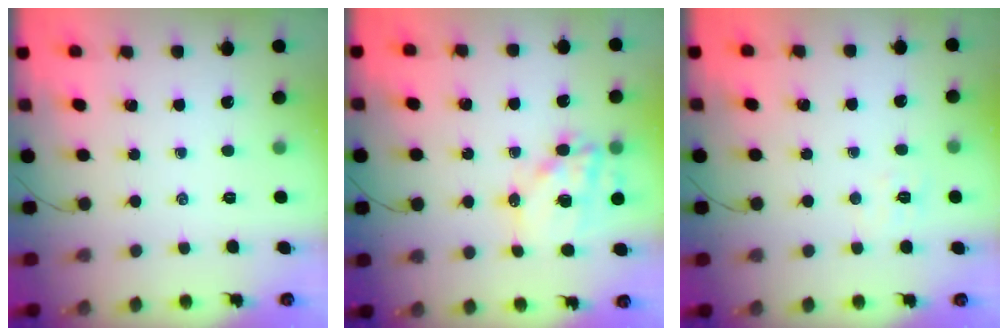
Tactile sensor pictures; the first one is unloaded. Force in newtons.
{"total": 14.2, "press": 13.8, "slide": 3.3}
{"total": 5.0, "press": 4.8, "slide": 1.3}